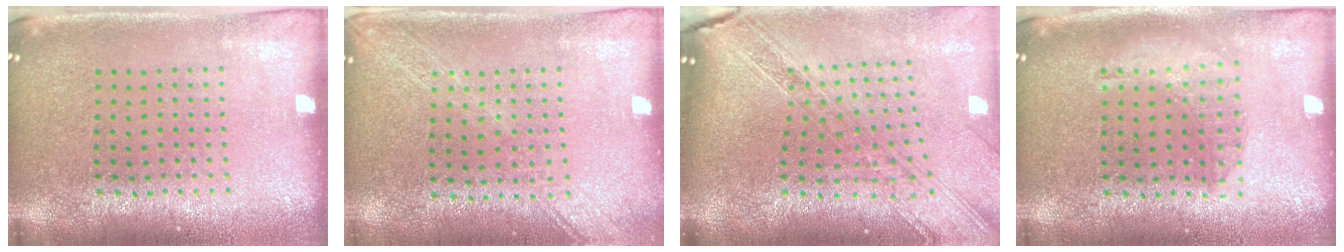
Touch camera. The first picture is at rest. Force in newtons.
{"total": 1.6, "press": 1.5, "slide": 0.6}
{"total": 2.7, "press": 2.1, "slide": 1.6}
{"total": 1.3, "press": 1.3, "slide": 0.4}